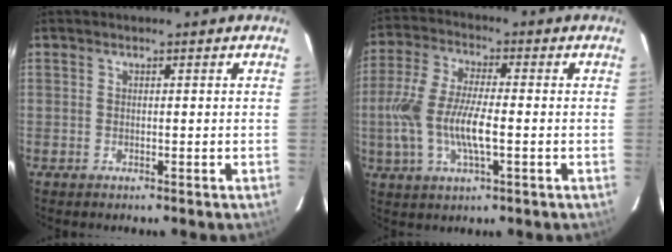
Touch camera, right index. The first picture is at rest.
{"total": 12.3, "force": [-2.1, 4.0, 11.4], "torque": [-0.243, -0.003, -0.043]}